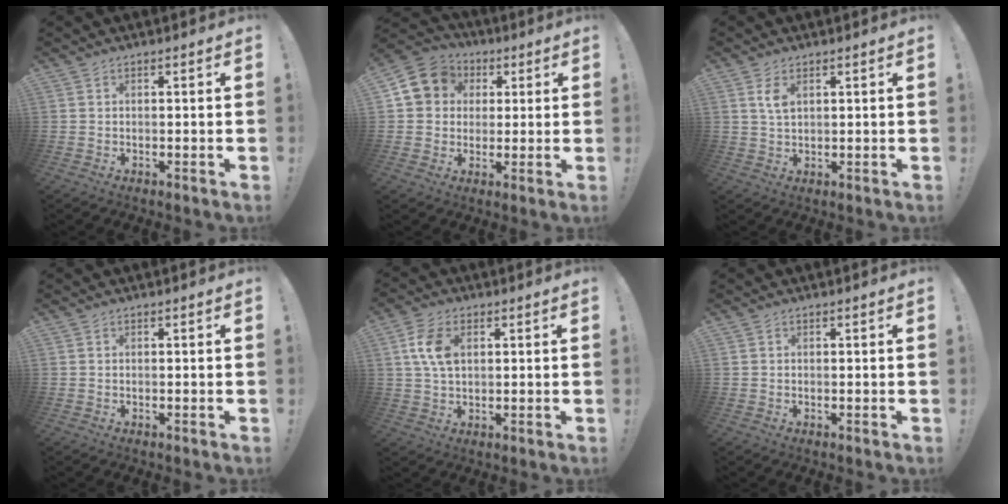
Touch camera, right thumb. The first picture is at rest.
{"total": 11.1, "force": [3.0, 9.9, 4.0], "torque": [-0.057, -0.001, 0.064]}
{"total": 4.0, "force": [1.7, 2.0, 3.0], "torque": [-0.048, -0.006, 0.028]}
{"total": 0.0}
{"total": 8.8, "force": [2.1, 5.7, 6.4], "torque": [-0.114, 0.002, 0.039]}
{"total": 0.0}